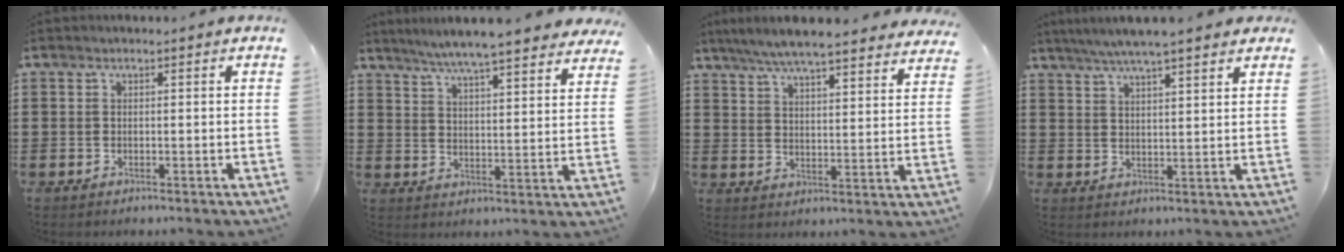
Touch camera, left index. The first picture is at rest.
{"total": 6.2, "force": [5.7, -0.6, 2.3], "torque": [-0.067, -0.032, 0.098]}
{"total": 6.5, "force": [6.0, 0.1, 2.4], "torque": [-0.070, -0.029, 0.106]}
{"total": 5.0, "force": [4.3, 0.1, 2.6], "torque": [-0.063, -0.010, 0.075]}